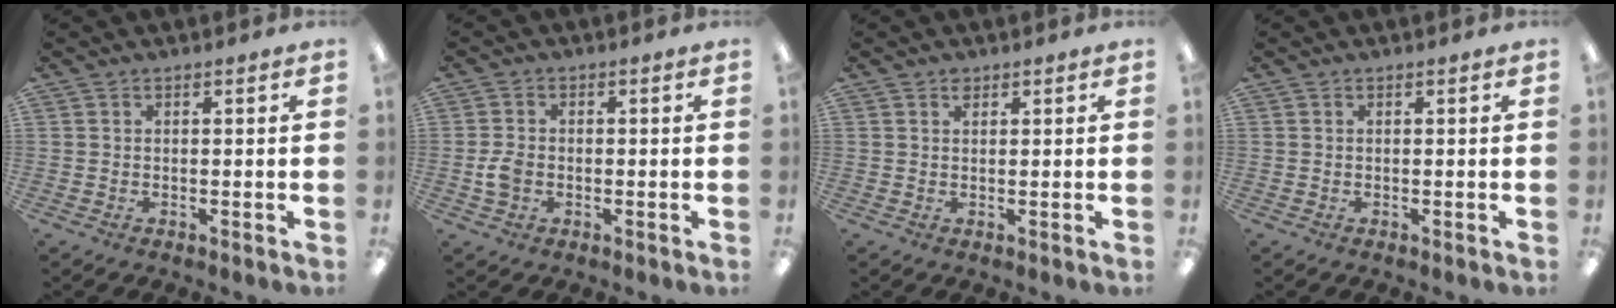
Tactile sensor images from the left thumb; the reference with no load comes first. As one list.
[{"total": 3.9, "force": [-0.8, 3.0, 2.5], "torque": [-0.048, 0.005, -0.015]}, {"total": 1.2, "force": [0.9, 0.7, 0.5], "torque": [-0.003, -0.003, 0.015]}, {"total": 0.0}]